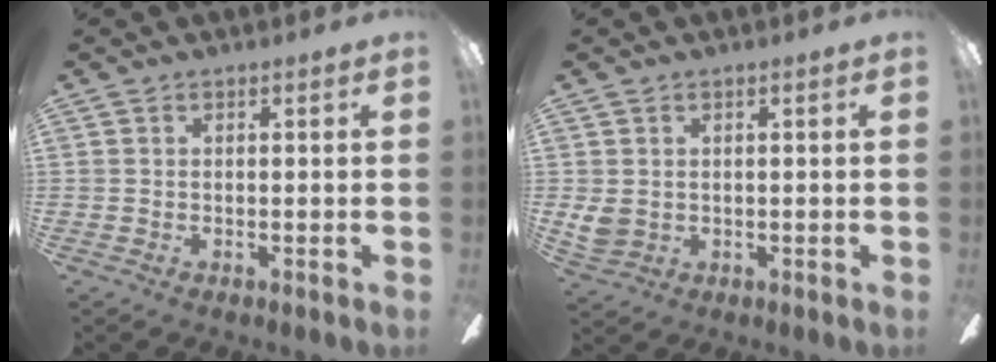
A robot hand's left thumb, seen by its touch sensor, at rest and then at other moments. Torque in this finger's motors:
{"motor_torque": [0.23, 0.40, 0.26, -0.34, 0.00]}